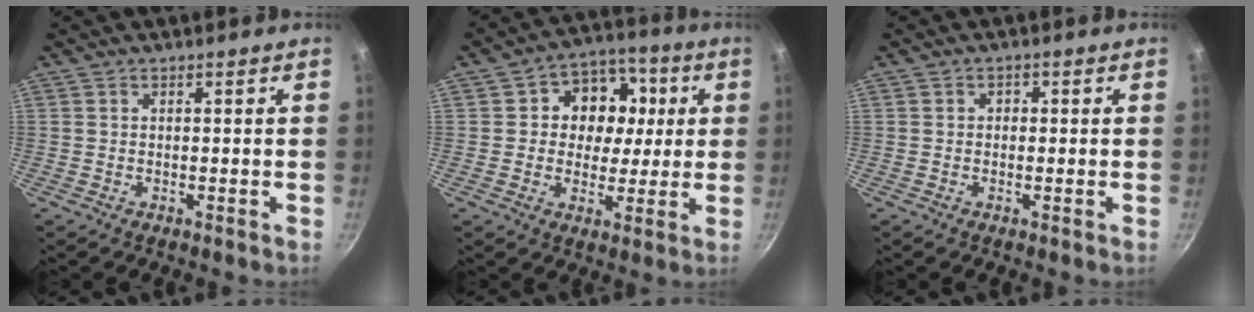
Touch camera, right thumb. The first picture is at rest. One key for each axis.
{"total": 11.9, "fx": 1.9, "fy": 10.2, "fz": 5.8, "tx": -0.052, "ty": 0.005, "tz": 0.015}
{"total": 1.2, "fx": 0.0, "fy": 1.1, "fz": 0.4, "tx": -0.002, "ty": 0.003, "tz": -0.003}